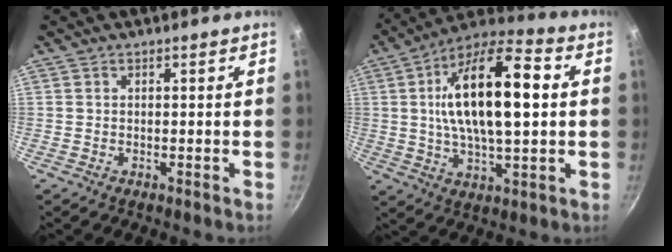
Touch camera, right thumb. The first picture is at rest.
{"total": 21.1, "force": [2.9, 8.5, 19.1], "torque": [-0.319, 0.020, 0.042]}